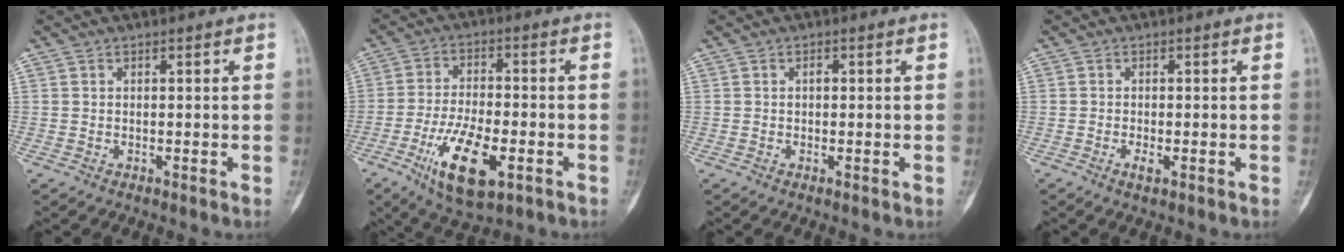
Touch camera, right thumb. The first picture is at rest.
{"total": 13.4, "force": [-5.3, 5.4, 11.0], "torque": [-0.197, 0.009, -0.086]}
{"total": 1.0, "force": [0.1, 0.7, 0.8], "torque": [-0.011, 0.001, -0.001]}
{"total": 1.8, "force": [-0.7, 0.7, 1.5], "torque": [-0.027, -0.001, -0.013]}